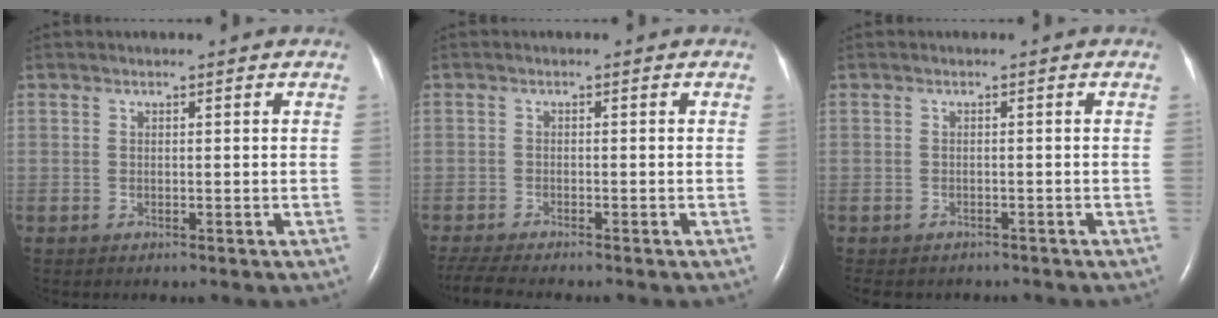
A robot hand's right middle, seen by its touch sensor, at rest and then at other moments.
{"total": 5.8, "force": [-5.1, 0.1, 2.7], "torque": [-0.052, -0.017, -0.087]}
{"total": 6.7, "force": [-5.7, 2.9, 2.0], "torque": [-0.033, -0.001, -0.068]}